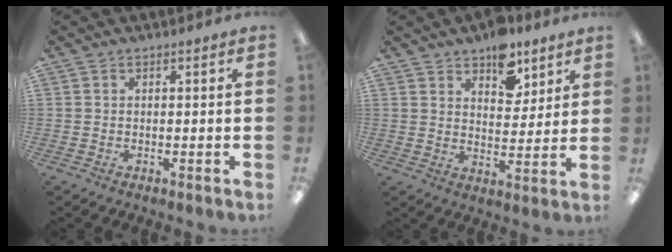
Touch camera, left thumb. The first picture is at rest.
{"total": 9.9, "force": [7.0, 5.5, 4.1], "torque": [-0.042, -0.040, 0.124]}